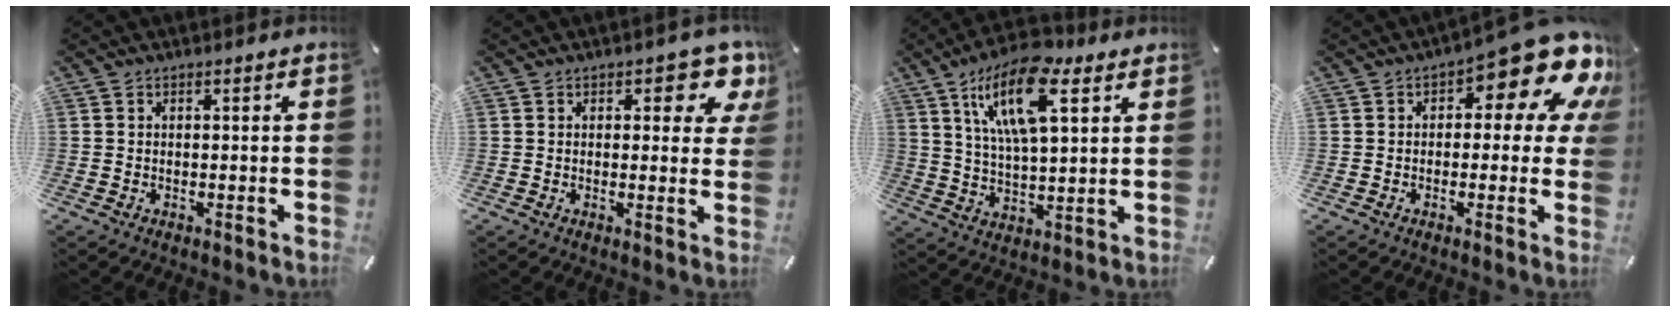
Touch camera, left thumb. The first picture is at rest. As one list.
[{"total": 6.8, "force": [3.5, 3.6, 4.6], "torque": [-0.044, -0.017, 0.052]}, {"total": 17.4, "force": [8.9, 7.2, 13.1], "torque": [-0.249, -0.022, 0.147]}, {"total": 15.9, "force": [7.7, 6.1, 12.5], "torque": [-0.164, -0.055, 0.125]}]